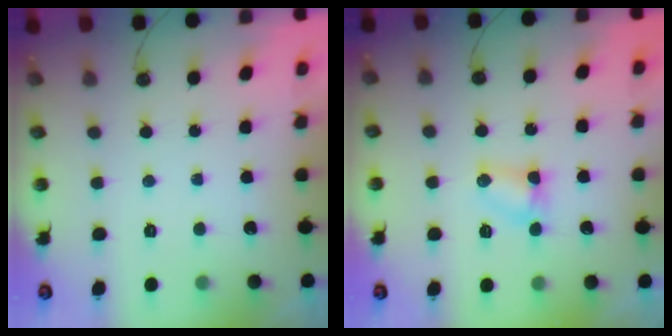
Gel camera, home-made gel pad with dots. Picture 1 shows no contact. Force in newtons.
{"total": 3.5, "press": 3.4, "slide": 0.5}